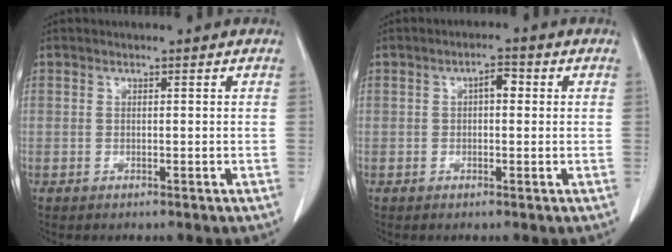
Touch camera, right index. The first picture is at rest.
{"total": 2.5, "force": [0.4, 1.2, 2.2], "torque": [-0.031, 0.012, 0.004]}